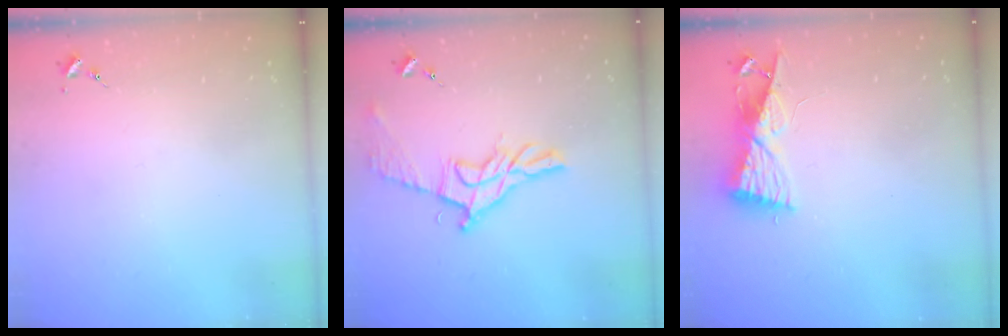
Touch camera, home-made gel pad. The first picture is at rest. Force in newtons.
{"total": 12.7, "press": 12.7, "slide": 0.6}
{"total": 8.5, "press": 8.5, "slide": 0.8}